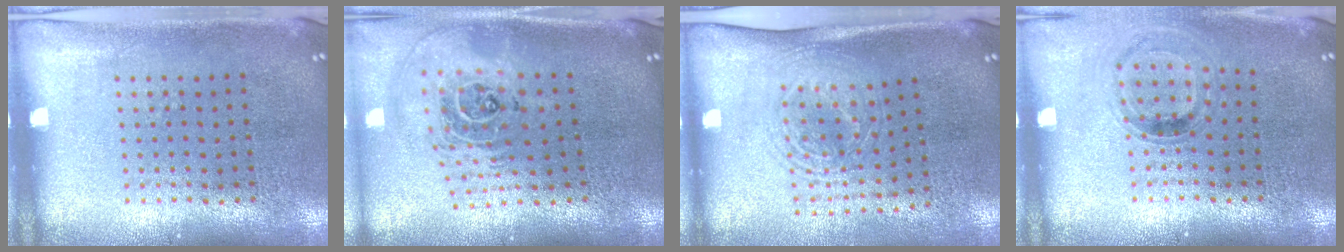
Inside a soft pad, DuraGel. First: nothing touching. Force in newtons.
{"total": 2.5, "press": 1.7, "slide": 1.8}
{"total": 1.7, "press": 1.3, "slide": 1.0}
{"total": 0.8, "press": 0.8, "slide": 0.2}